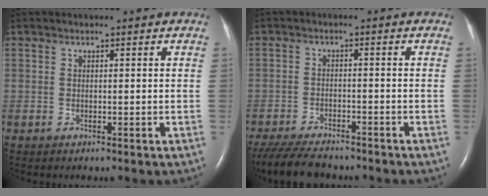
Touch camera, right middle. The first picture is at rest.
{"total": 10.2, "force": [-8.9, 2.3, 4.4], "torque": [-0.078, -0.019, -0.142]}